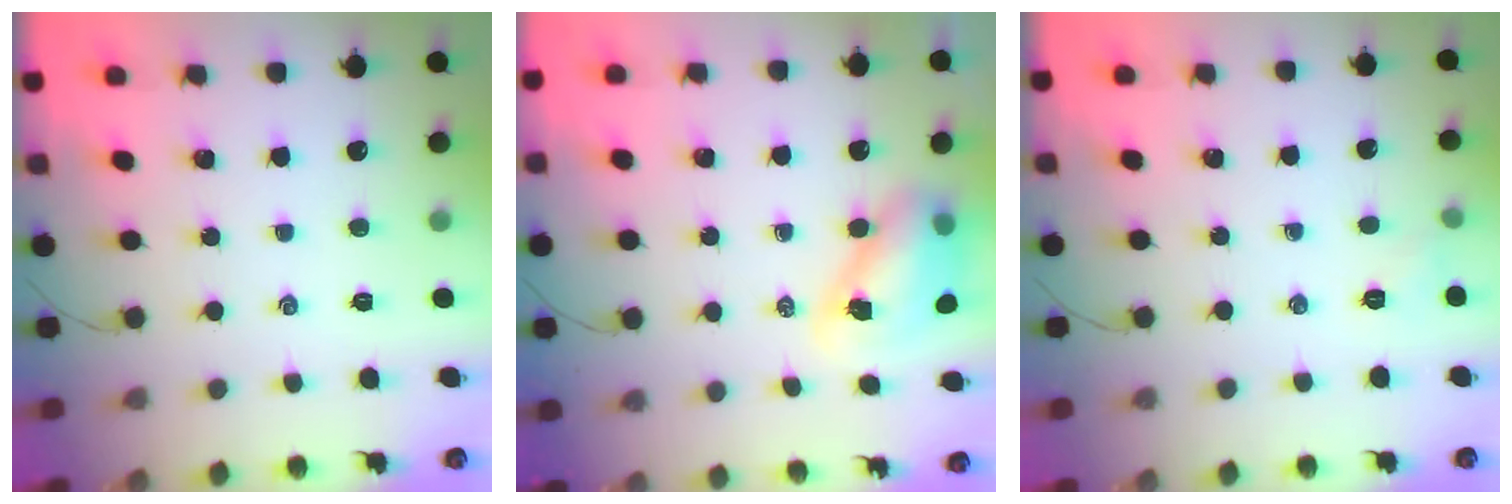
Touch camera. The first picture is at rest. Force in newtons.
{"total": 8.6, "press": 8.4, "slide": 2.1}
{"total": 3.6, "press": 3.4, "slide": 1.1}